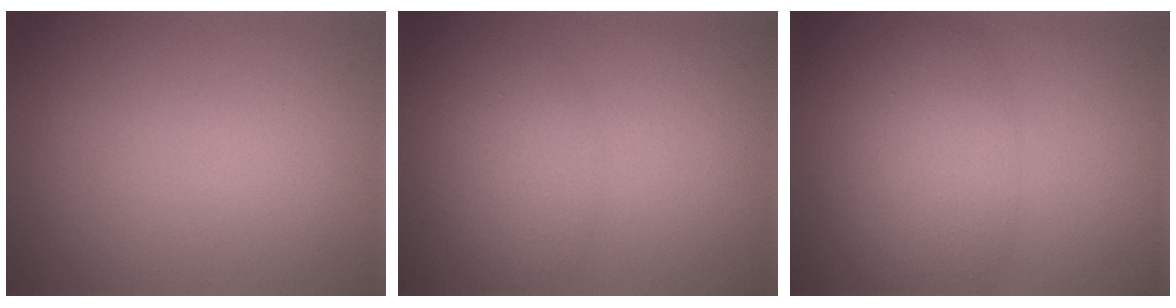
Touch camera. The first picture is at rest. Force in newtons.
{"total": 2.1, "press": 2.1, "slide": 0.1}
{"total": 4.4, "press": 4.4, "slide": 0.1}